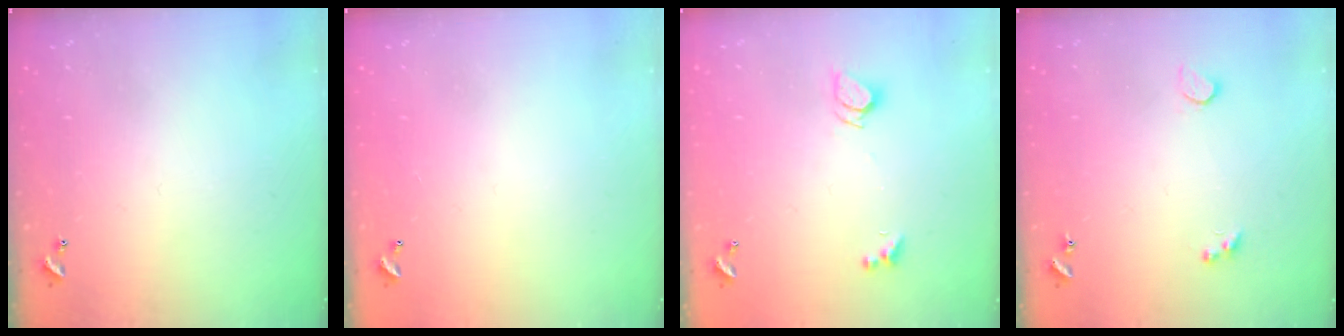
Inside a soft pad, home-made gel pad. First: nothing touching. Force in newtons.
{"total": 2.8, "press": 2.8, "slide": 0.1}
{"total": 2.3, "press": 2.3, "slide": 0.2}
{"total": 2.6, "press": 2.2, "slide": 1.2}